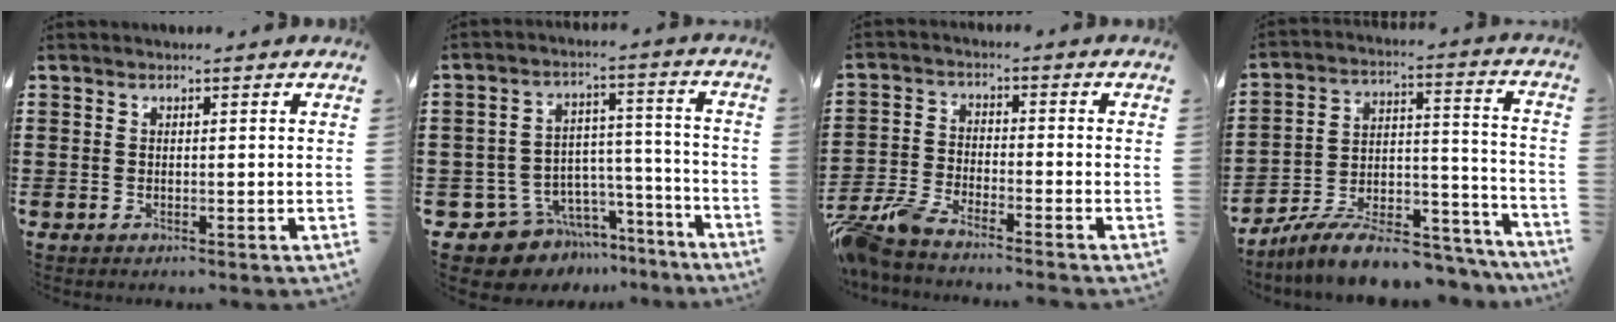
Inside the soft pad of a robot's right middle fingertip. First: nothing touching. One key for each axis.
{"total": 8.6, "fx": -7.5, "fy": 4.2, "fz": 0.7, "tx": -0.022, "ty": 0.023, "tz": -0.139}
{"total": 5.5, "fx": -5.1, "fy": 0.3, "fz": 2.0, "tx": -0.076, "ty": -0.016, "tz": -0.109}
{"total": 8.8, "fx": -7.8, "fy": 1.9, "fz": 3.6, "tx": -0.055, "ty": 0.022, "tz": -0.148}